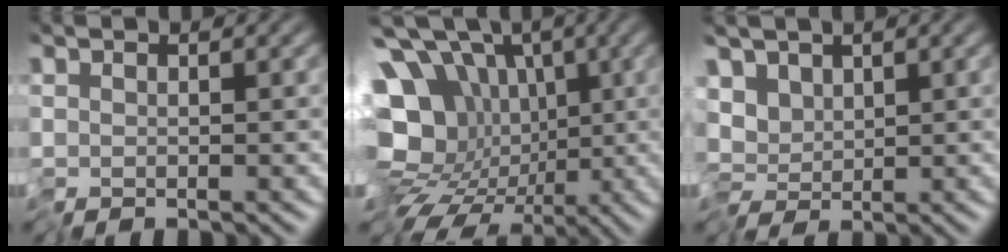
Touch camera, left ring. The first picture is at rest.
{"total": 12.8, "force": [-1.9, 10.7, 6.9], "torque": [-0.123, -0.007, -0.040]}
{"total": 2.9, "force": [-0.5, 2.0, 2.1], "torque": [-0.023, 0.004, -0.017]}